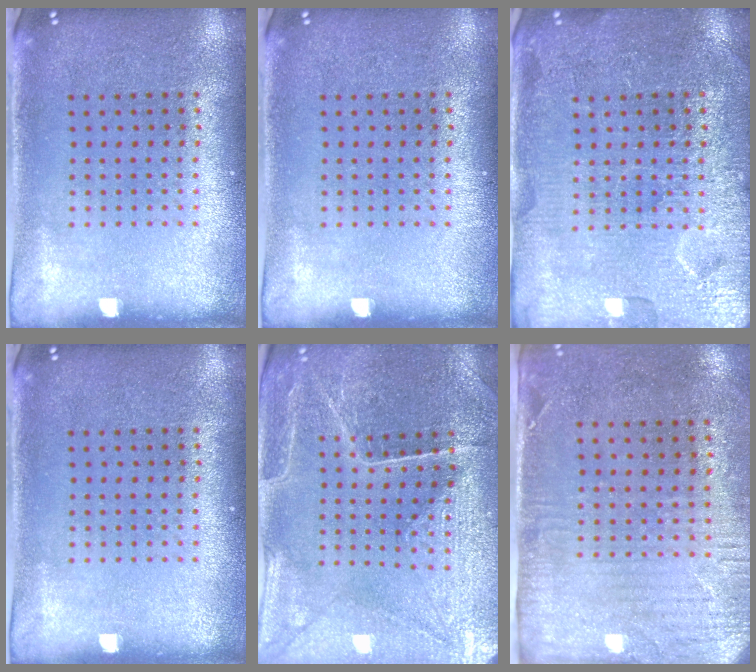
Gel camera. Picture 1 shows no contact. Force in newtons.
{"total": 0.0}
{"total": 3.8, "press": 3.8, "slide": 0.7}
{"total": 0.0}
{"total": 2.7, "press": 2.7, "slide": 0.2}
{"total": 2.9, "press": 2.4, "slide": 1.7}